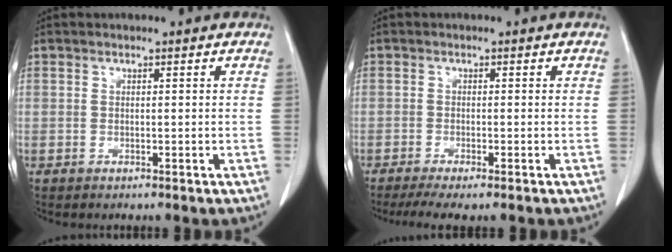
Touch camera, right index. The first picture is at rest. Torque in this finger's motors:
{"motor_torque": [0.48, -0.47, 0.12, 0.05]}